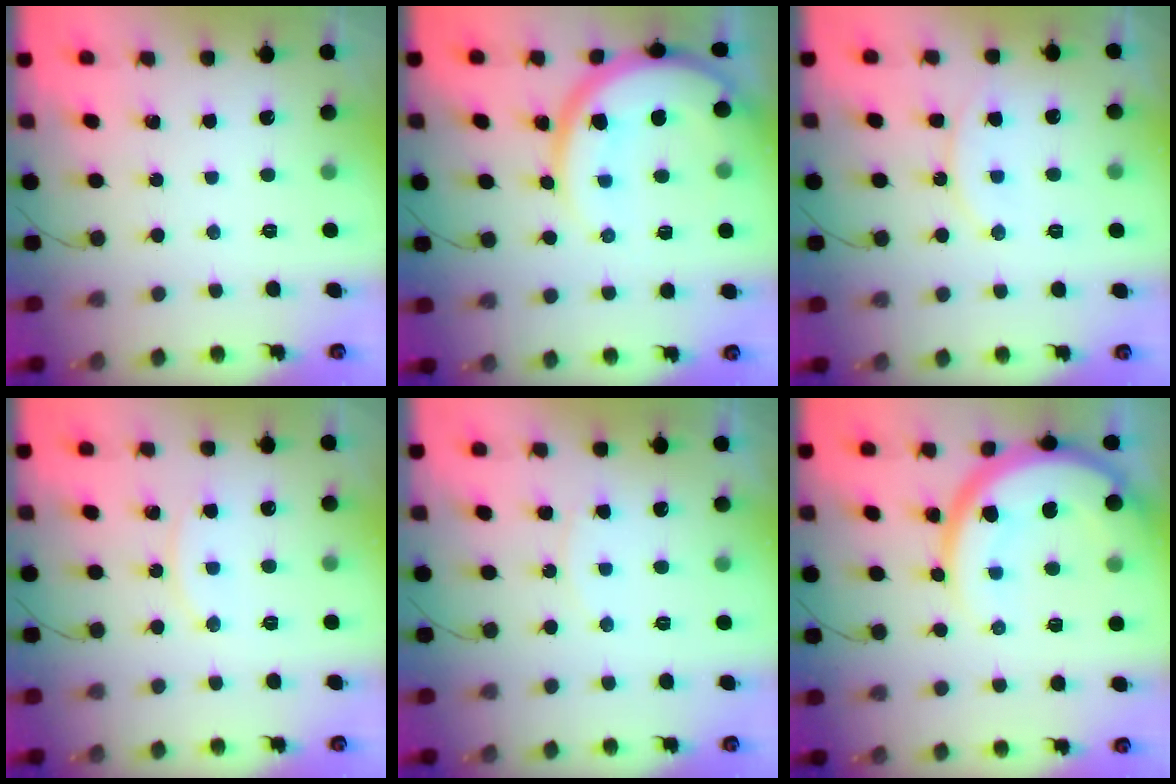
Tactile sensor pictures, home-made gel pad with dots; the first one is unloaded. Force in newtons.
{"total": 15.2, "press": 15.1, "slide": 1.8}
{"total": 11.8, "press": 11.8, "slide": 0.9}
{"total": 8.6, "press": 8.6, "slide": 0.5}
{"total": 4.9, "press": 4.8, "slide": 0.5}
{"total": 15.3, "press": 15.2, "slide": 1.3}